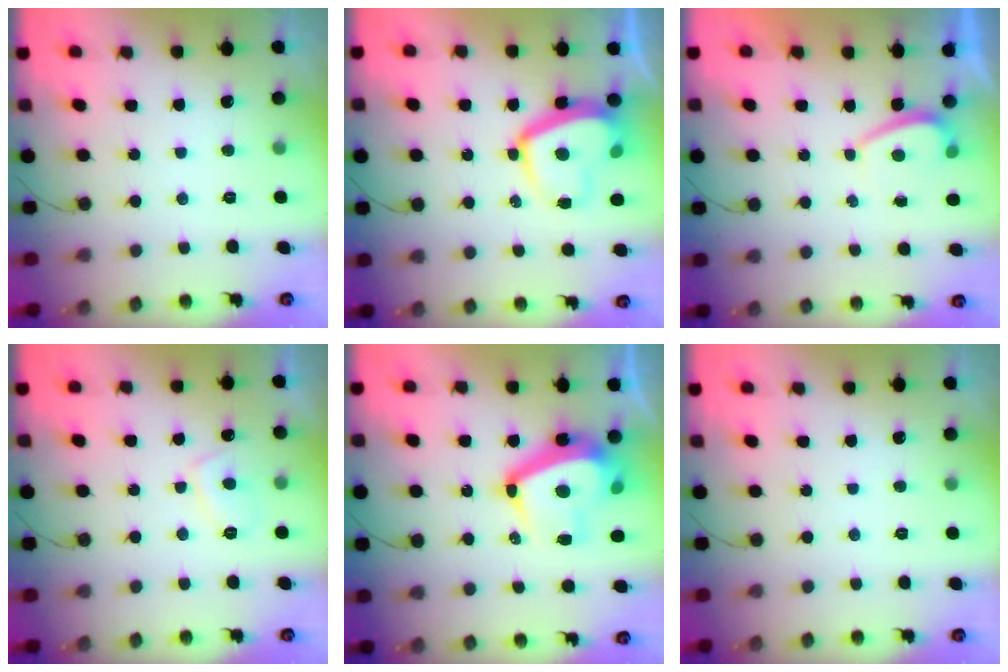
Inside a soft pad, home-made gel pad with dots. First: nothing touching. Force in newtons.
{"total": 12.0, "press": 11.9, "slide": 1.1}
{"total": 0.9, "press": 0.7, "slide": 0.5}
{"total": 3.6, "press": 3.5, "slide": 0.9}
{"total": 14.5, "press": 14.3, "slide": 2.1}
{"total": 0.0}